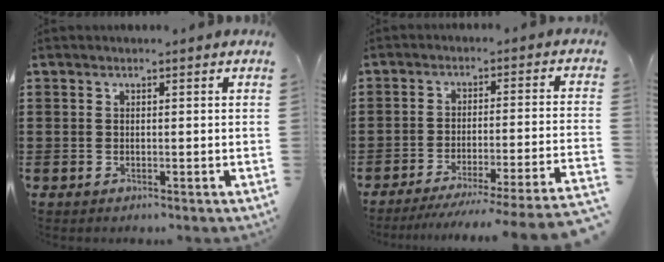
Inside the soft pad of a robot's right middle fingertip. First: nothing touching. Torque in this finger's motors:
{"motor_torque": [1.26, 0.23, 0.70, 0.13]}